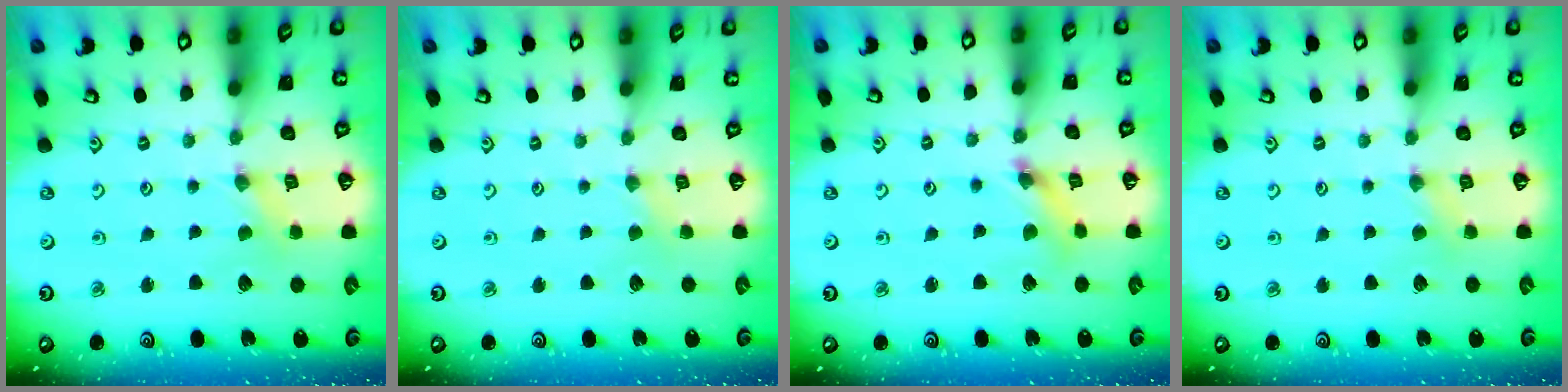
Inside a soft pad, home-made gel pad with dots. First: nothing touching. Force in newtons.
{"total": 1.4, "press": 1.4, "slide": 0.3}
{"total": 4.8, "press": 4.8, "slide": 0.5}
{"total": 2.0, "press": 2.0, "slide": 0.5}